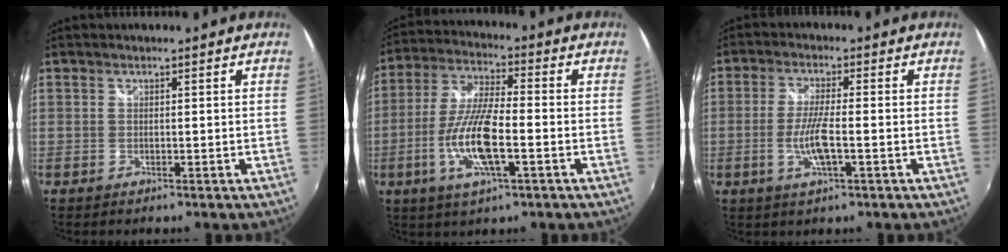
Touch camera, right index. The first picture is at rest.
{"total": 12.3, "force": [-3.8, 2.8, 11.3], "torque": [-0.236, -0.005, -0.075]}
{"total": 6.2, "force": [-1.8, 0.8, 5.9], "torque": [-0.122, -0.004, -0.035]}